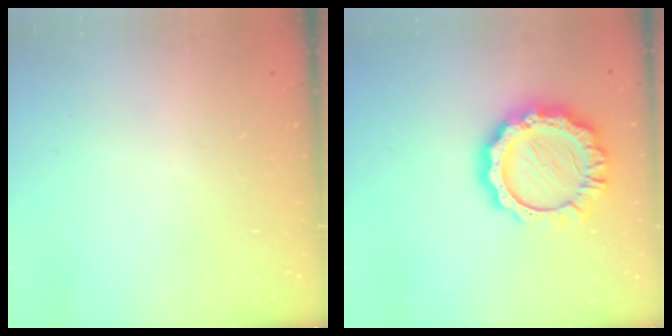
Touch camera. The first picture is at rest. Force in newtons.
{"total": 14.4, "press": 14.3, "slide": 1.2}